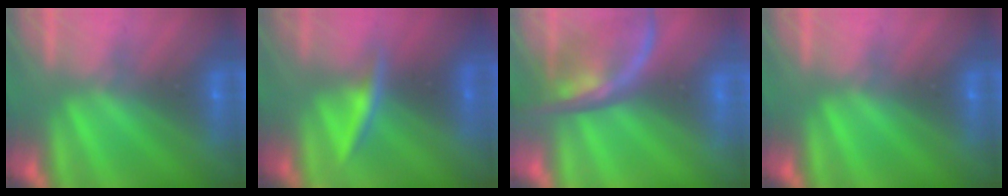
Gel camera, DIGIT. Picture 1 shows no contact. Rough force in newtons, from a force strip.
{"total": 2.6}
{"total": 2.5}
{"total": 0.0}